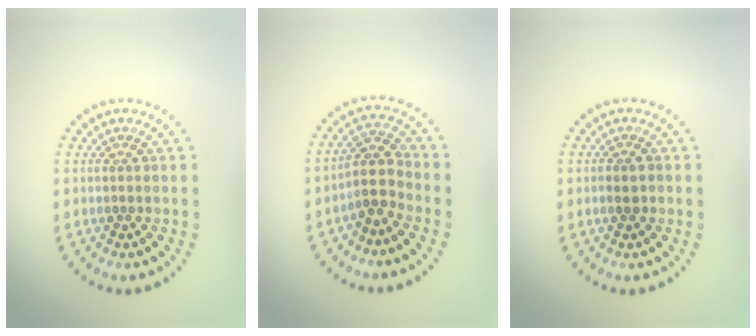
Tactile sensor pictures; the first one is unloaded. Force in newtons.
{"total": 2.8, "press": 2.2, "slide": 1.8}
{"total": 1.3, "press": 1.3, "slide": 0.2}